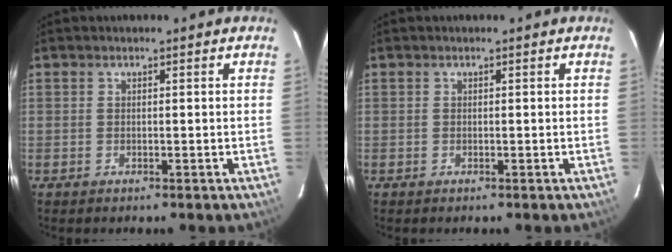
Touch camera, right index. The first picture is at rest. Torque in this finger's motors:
{"motor_torque": [0.08, -0.02, 0.05, 0.01]}